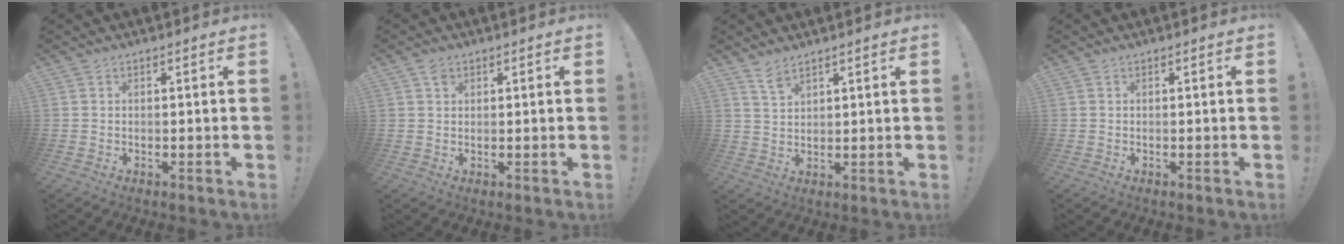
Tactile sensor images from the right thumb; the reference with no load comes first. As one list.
[{"total": 1.8, "force": [1.2, 1.2, 0.5], "torque": [0.003, -0.004, 0.020]}, {"total": 4.5, "force": [3.7, 1.7, 2.0], "torque": [-0.034, -0.024, 0.068]}, {"total": 0.0}]